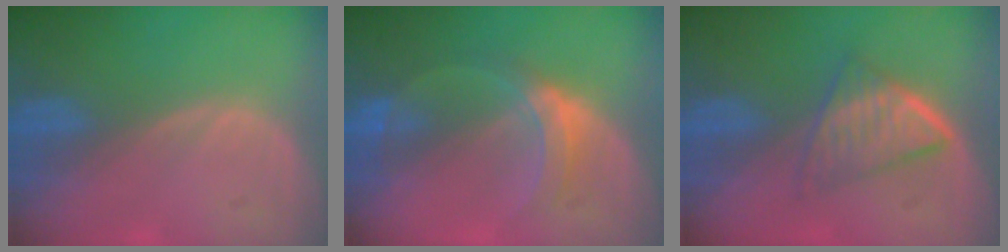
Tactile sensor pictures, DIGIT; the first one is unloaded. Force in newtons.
{"total": 5.3, "press": 4.9, "slide": 1.9}
{"total": 6.4, "press": 5.5, "slide": 3.4}